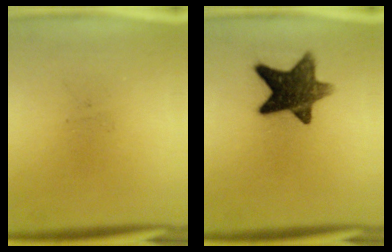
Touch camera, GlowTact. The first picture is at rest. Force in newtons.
{"total": 11.9}